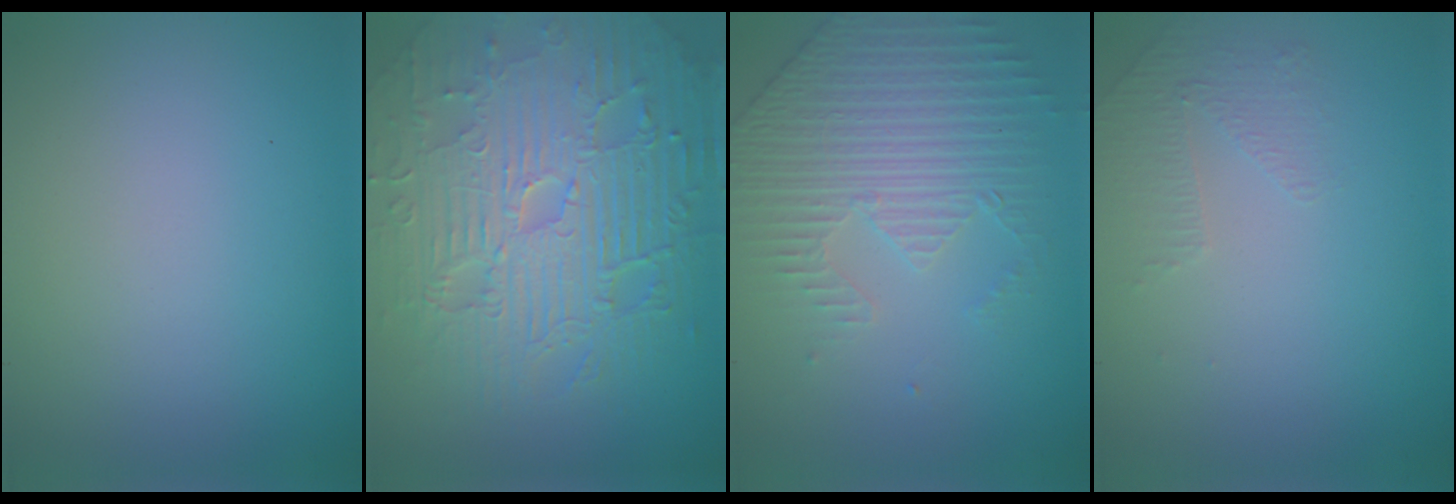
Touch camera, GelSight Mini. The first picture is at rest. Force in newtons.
{"total": 11.3, "press": 7.2, "slide": 8.7}
{"total": 4.4, "press": 3.5, "slide": 2.6}
{"total": 1.4, "press": 0.8, "slide": 1.1}